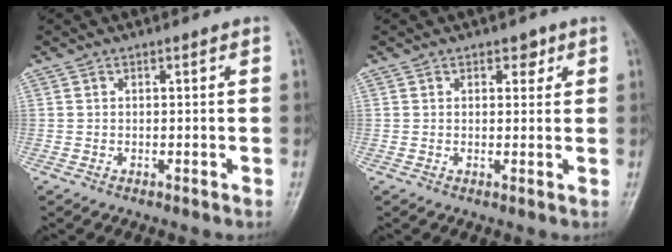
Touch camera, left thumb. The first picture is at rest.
{"total": 2.3, "force": [1.3, 1.5, 1.2], "torque": [0.004, -0.004, 0.015]}